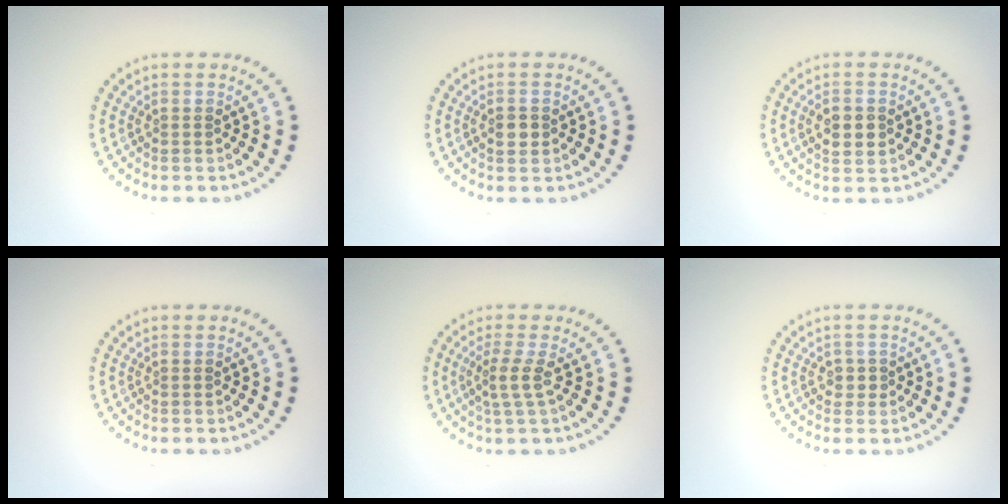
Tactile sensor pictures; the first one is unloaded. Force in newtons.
{"total": 1.5, "press": 1.5, "slide": 0.3}
{"total": 2.7, "press": 2.7, "slide": 0.2}
{"total": 0.0}
{"total": 2.1, "press": 1.5, "slide": 1.4}
{"total": 1.1, "press": 0.9, "slide": 0.6}